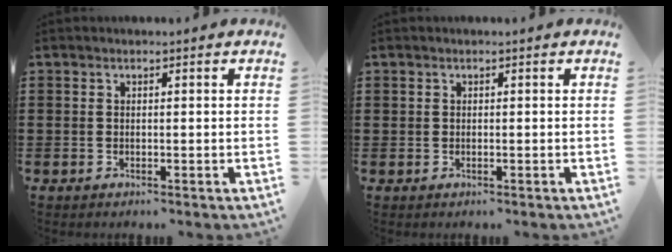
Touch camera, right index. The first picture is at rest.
{"total": 0.0}